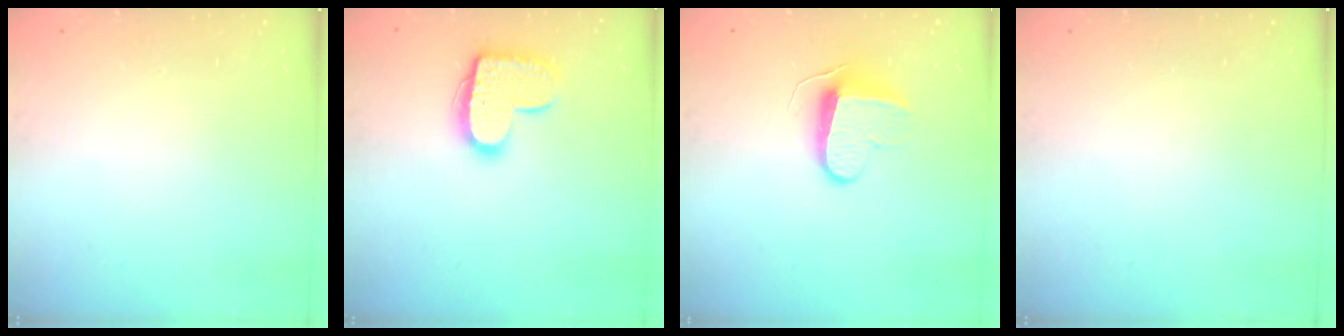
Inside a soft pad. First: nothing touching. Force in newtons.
{"total": 13.7, "press": 13.7, "slide": 0.6}
{"total": 9.4, "press": 9.4, "slide": 0.2}
{"total": 0.0}